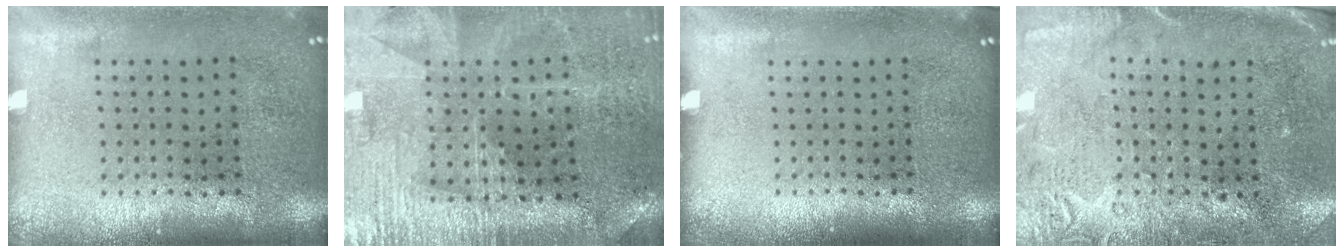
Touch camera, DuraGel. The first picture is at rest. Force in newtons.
{"total": 2.0, "press": 2.0, "slide": 0.3}
{"total": 0.0}
{"total": 2.7, "press": 2.3, "slide": 1.5}